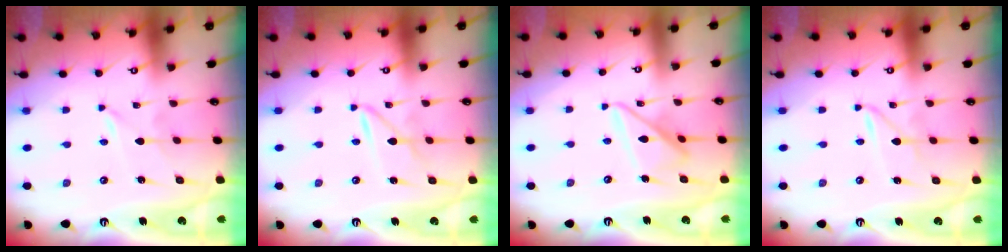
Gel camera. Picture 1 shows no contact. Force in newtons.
{"total": 2.5, "press": 2.5, "slide": 0.3}
{"total": 12.6, "press": 12.6, "slide": 1.1}
{"total": 1.6, "press": 1.6, "slide": 0.3}